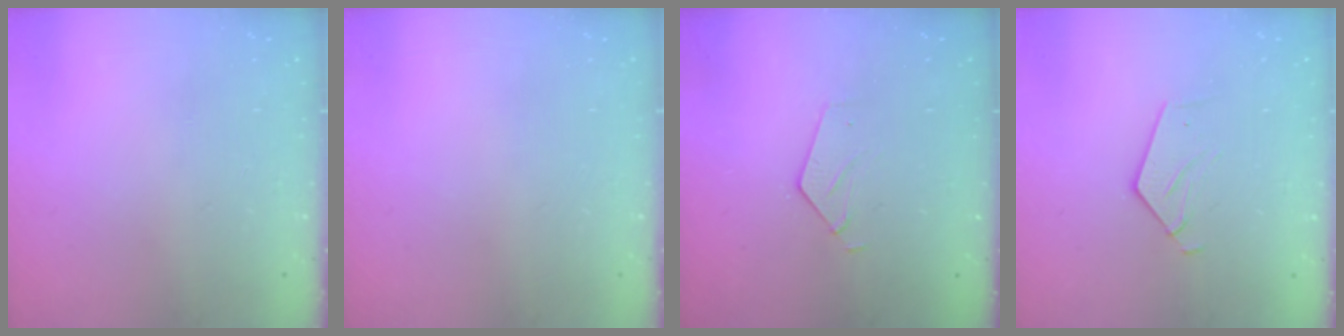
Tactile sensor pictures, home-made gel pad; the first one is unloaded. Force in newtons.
{"total": 0.0}
{"total": 3.6, "press": 3.6, "slide": 0.3}
{"total": 3.9, "press": 3.9, "slide": 0.2}